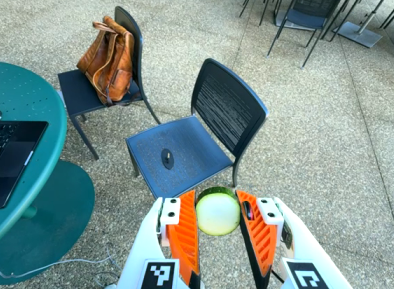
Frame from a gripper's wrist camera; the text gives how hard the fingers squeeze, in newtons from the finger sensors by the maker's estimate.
{"total": 11.9, "left": 11.8, "right": 12.1}